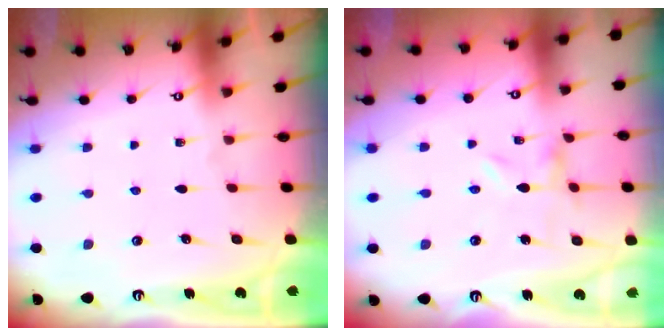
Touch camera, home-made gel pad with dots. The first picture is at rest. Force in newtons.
{"total": 0.0}